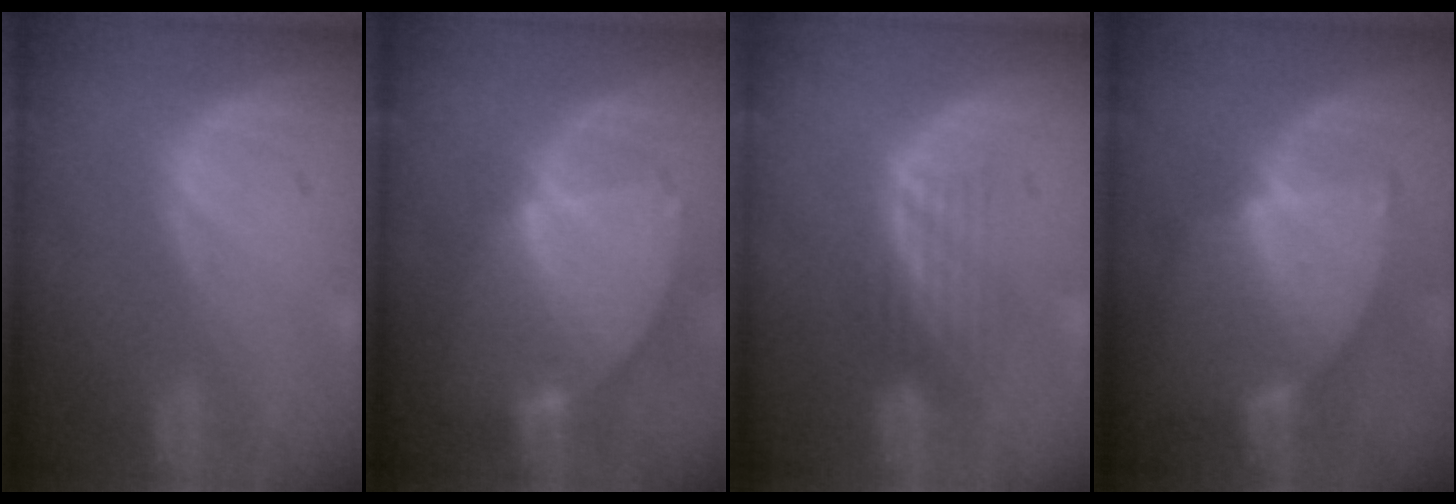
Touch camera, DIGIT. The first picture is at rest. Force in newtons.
{"total": 8.5, "press": 7.4, "slide": 4.2}
{"total": 4.3, "press": 3.7, "slide": 2.2}
{"total": 7.0, "press": 6.8, "slide": 1.6}